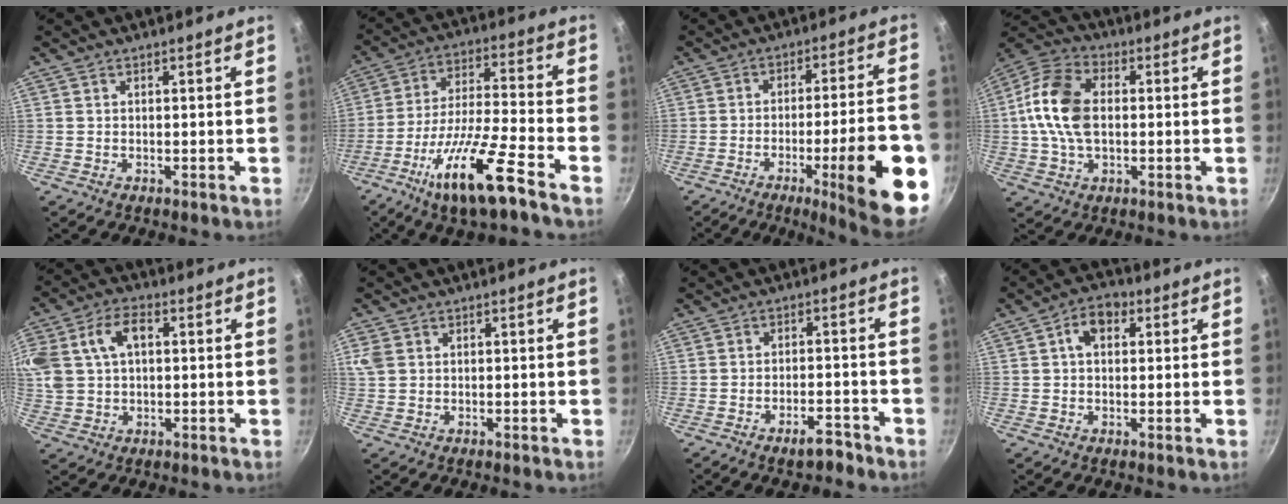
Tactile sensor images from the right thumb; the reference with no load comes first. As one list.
[{"total": 16.0, "force": [-9.1, 2.4, 12.9], "torque": [-0.245, 0.040, -0.169]}, {"total": 20.5, "force": [-7.6, 3.9, 18.7], "torque": [-0.234, 0.029, -0.101]}, {"total": 13.6, "force": [0.5, 8.9, 10.2], "torque": [-0.183, 0.022, -0.007]}, {"total": 17.7, "force": [4.4, 12.6, 11.6], "torque": [-0.272, 0.043, 0.082]}, {"total": 3.5, "force": [1.1, 2.7, 1.9], "torque": [-0.037, 0.002, 0.025]}, {"total": 4.6, "force": [-3.3, 1.6, 2.8], "torque": [-0.027, 0.026, -0.043]}, {"total": 6.1, "force": [1.8, 4.1, 4.1], "torque": [-0.042, 0.008, 0.019]}]